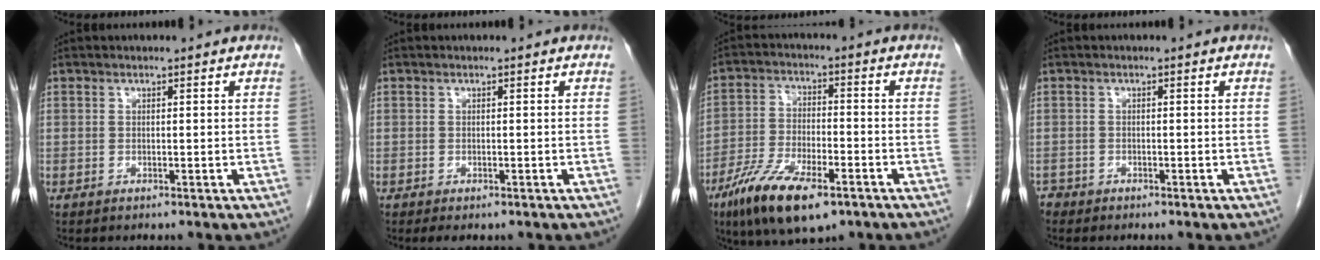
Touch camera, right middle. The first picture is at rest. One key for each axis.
{"total": 1.7, "fx": -1.1, "fy": 0.8, "fz": 0.9, "tx": -0.012, "ty": -0.002, "tz": -0.009}
{"total": 12.6, "fx": -7.6, "fy": 4.0, "fz": 9.2, "tx": -0.177, "ty": -0.019, "tz": -0.132}
{"total": 1.2, "fx": -1.1, "fy": 0.6, "fz": 0.0, "tx": -0.005, "ty": -0.002, "tz": -0.021}